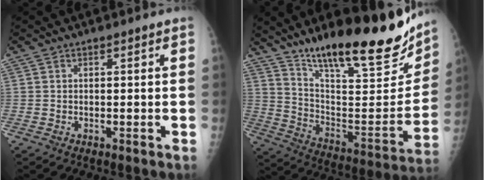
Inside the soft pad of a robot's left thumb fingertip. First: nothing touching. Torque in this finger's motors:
{"motor_torque": [0.57, 0.18, 1.42, -1.35, 0.31]}